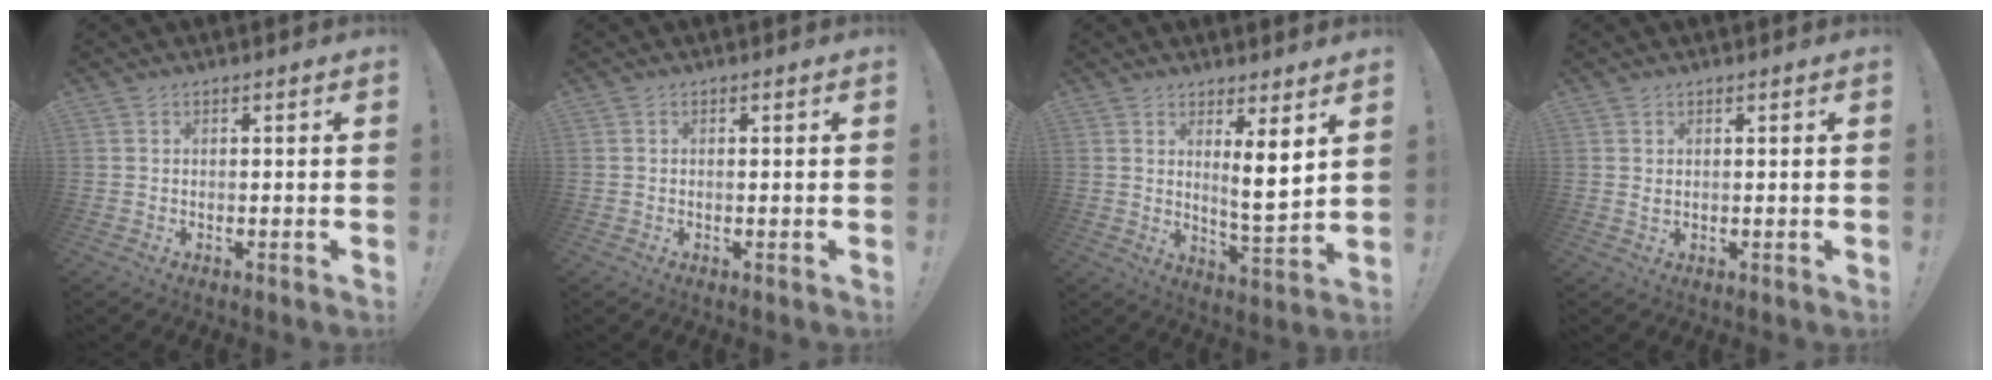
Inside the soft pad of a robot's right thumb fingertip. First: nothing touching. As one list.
[{"total": 0.0}, {"total": 7.8, "force": [3.6, 0.7, 6.9], "torque": [-0.098, -0.036, 0.057]}, {"total": 0.8, "force": [0.5, 0.3, 0.6], "torque": [-0.007, -0.001, 0.007]}]